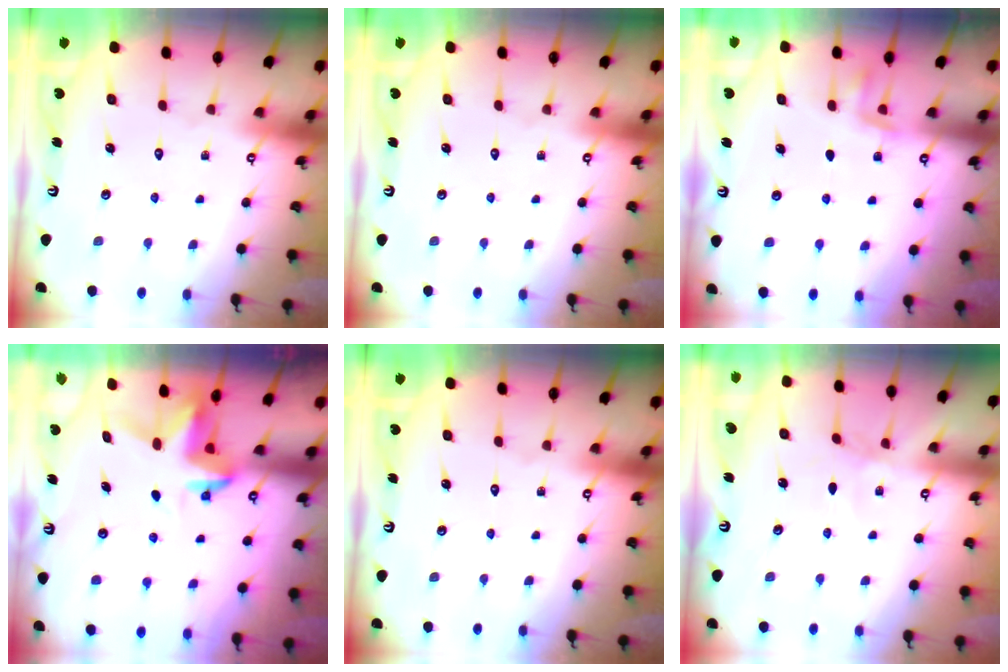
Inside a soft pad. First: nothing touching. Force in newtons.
{"total": 0.0}
{"total": 3.8, "press": 3.7, "slide": 1.0}
{"total": 3.9, "press": 3.9, "slide": 0.3}
{"total": 0.0}
{"total": 1.6, "press": 1.6, "slide": 0.3}